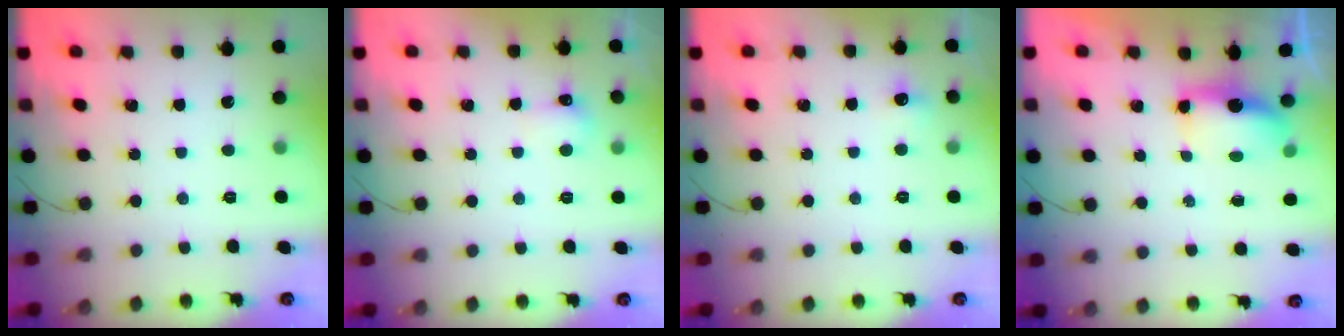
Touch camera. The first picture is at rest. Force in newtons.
{"total": 3.9, "press": 3.8, "slide": 0.9}
{"total": 4.6, "press": 4.4, "slide": 1.3}
{"total": 6.5, "press": 6.4, "slide": 0.4}